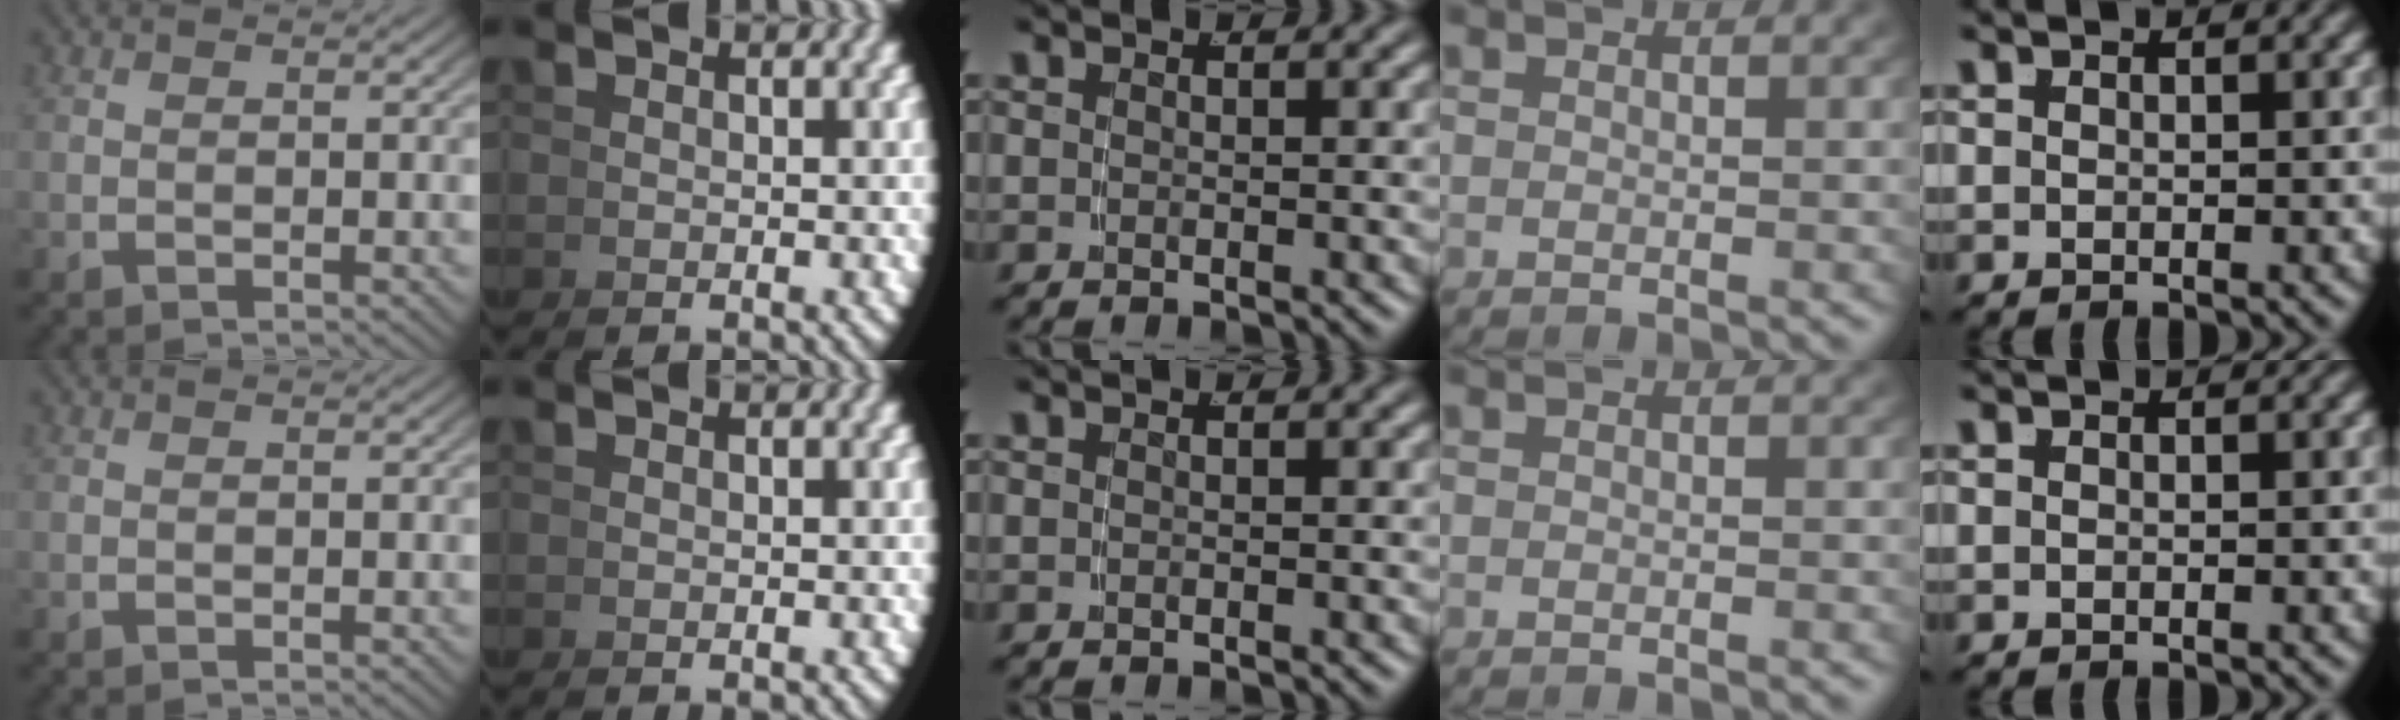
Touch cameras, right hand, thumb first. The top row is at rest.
{}